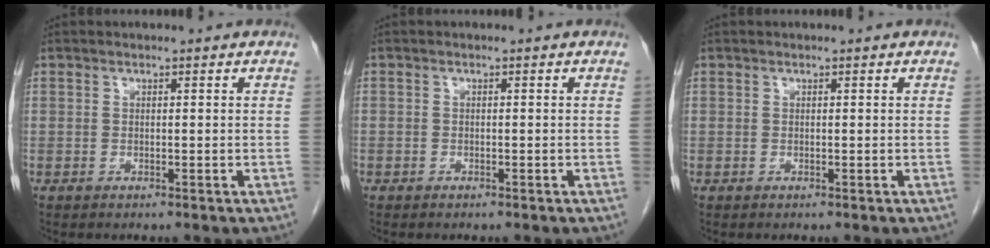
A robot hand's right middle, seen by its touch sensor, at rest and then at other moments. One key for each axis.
{"total": 0.6, "fx": -0.4, "fy": 0.5, "fz": 0.0, "tx": 0.000, "ty": 0.005, "tz": -0.007}
{"total": 0.0}